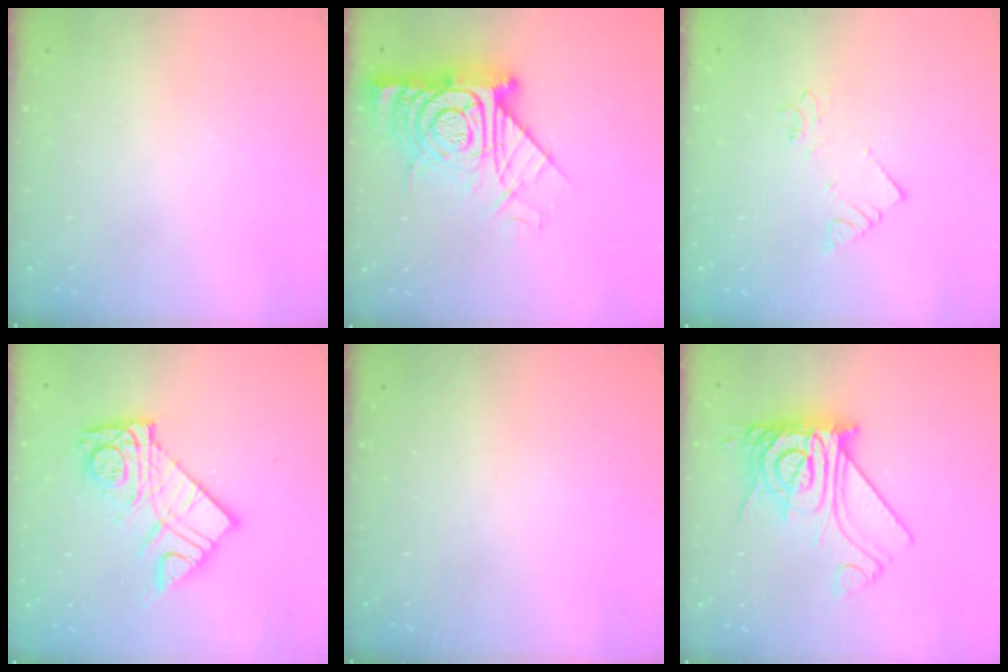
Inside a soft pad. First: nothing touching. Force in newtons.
{"total": 20.5, "press": 20.4, "slide": 1.7}
{"total": 2.7, "press": 2.7, "slide": 0.3}
{"total": 14.8, "press": 14.7, "slide": 1.6}
{"total": 0.0}
{"total": 15.8, "press": 15.7, "slide": 1.4}